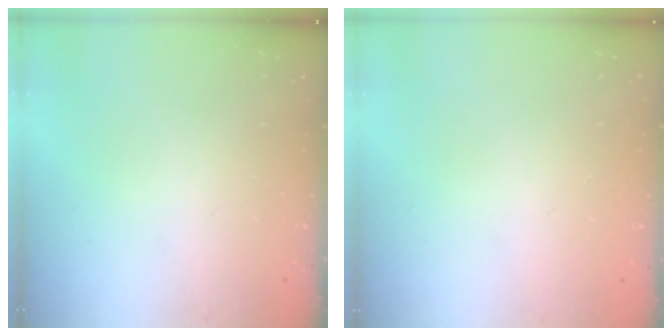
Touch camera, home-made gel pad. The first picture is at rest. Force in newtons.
{"total": 0.0}